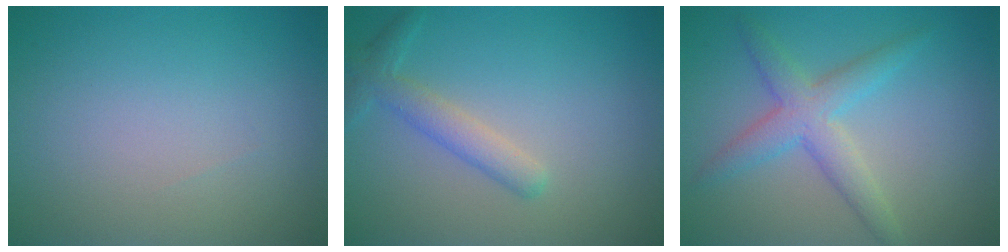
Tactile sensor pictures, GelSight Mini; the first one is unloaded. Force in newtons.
{"total": 2.6, "press": 2.5, "slide": 0.1}
{"total": 3.8, "press": 3.8, "slide": 0.1}